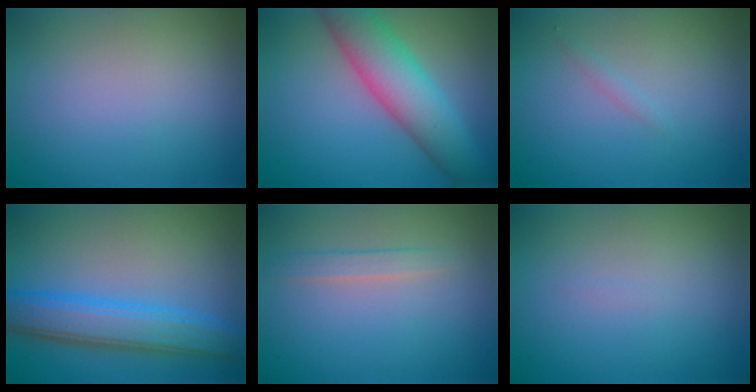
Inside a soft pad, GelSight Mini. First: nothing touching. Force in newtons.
{"total": 7.2, "press": 7.2, "slide": 0.2}
{"total": 0.7, "press": 0.7, "slide": 0.1}
{"total": 5.7, "press": 5.7, "slide": 0.2}
{"total": 1.3, "press": 1.3, "slide": 0.1}
{"total": 0.0}